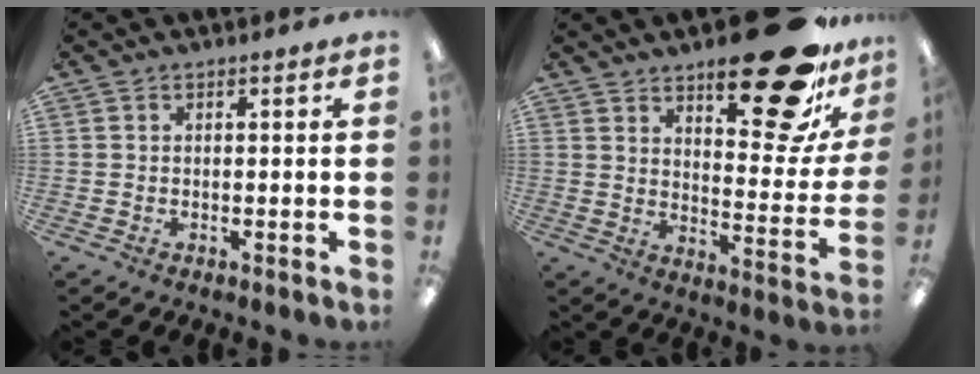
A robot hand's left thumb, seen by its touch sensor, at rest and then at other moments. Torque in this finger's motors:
{"motor_torque": [2.29, 1.73, 1.46, -1.35, 0.36]}